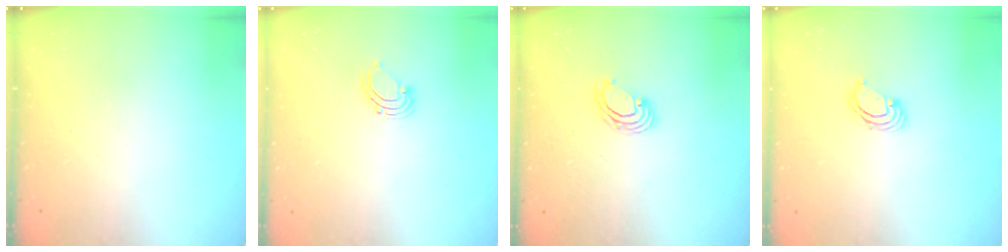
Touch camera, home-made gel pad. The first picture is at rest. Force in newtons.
{"total": 2.9, "press": 2.9, "slide": 0.2}
{"total": 3.1, "press": 3.1, "slide": 0.1}
{"total": 3.1, "press": 3.1, "slide": 0.1}